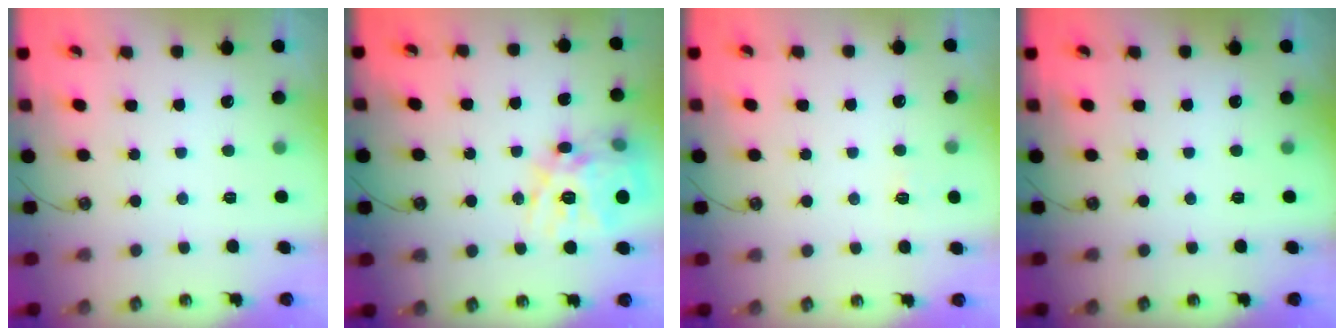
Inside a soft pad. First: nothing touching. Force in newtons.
{"total": 20.2, "press": 20.0, "slide": 2.8}
{"total": 2.5, "press": 2.4, "slide": 0.4}
{"total": 0.0}